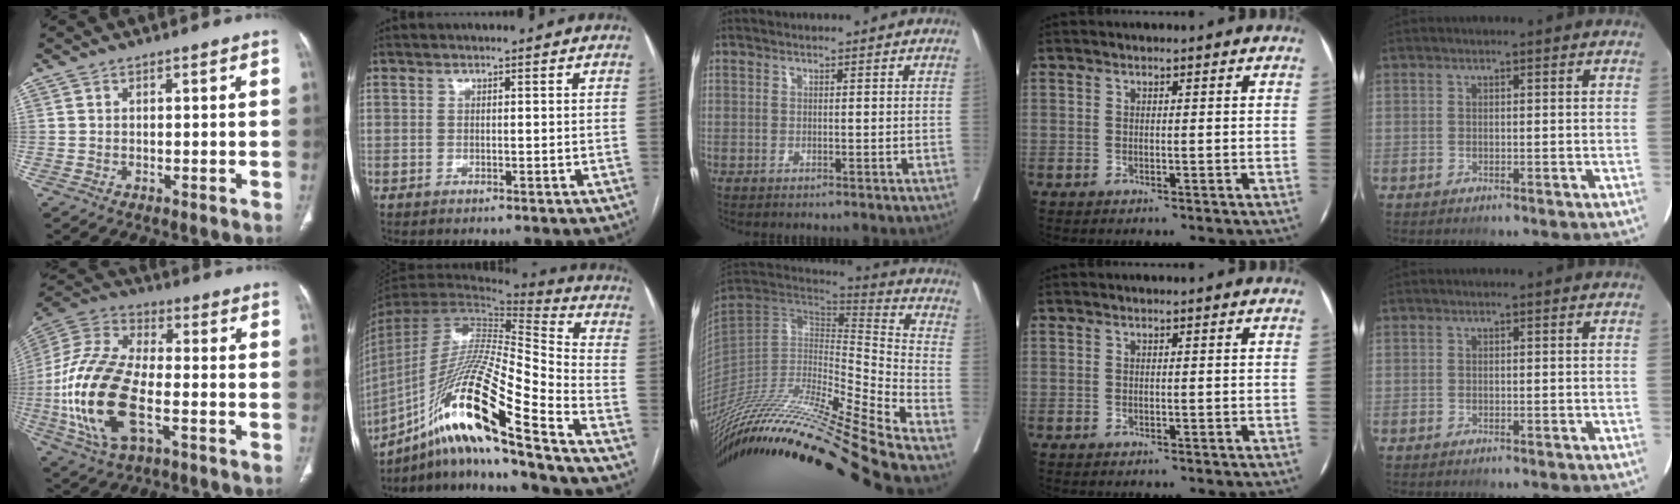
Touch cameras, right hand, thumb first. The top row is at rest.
{"thumb": {"total": 21.5, "force": [-5.3, 10.5, 18.0], "torque": [-0.394, 0.016, -0.094]}, "index": {"total": 21.9, "force": [-14.0, -0.3, 16.8], "torque": [-0.340, -0.024, -0.266]}, "middle": {"total": 33.8, "force": [-28.1, -1.2, 18.8], "torque": [-0.306, -0.068, -0.467]}}